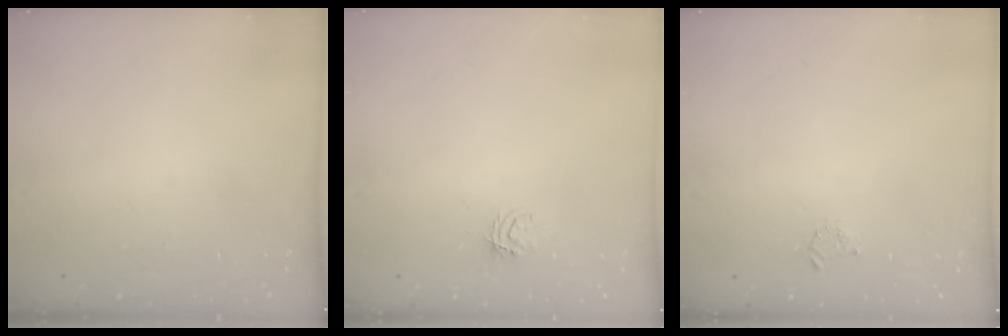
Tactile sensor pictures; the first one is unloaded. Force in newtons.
{"total": 4.0, "press": 3.9, "slide": 0.4}
{"total": 2.2, "press": 2.2, "slide": 0.3}